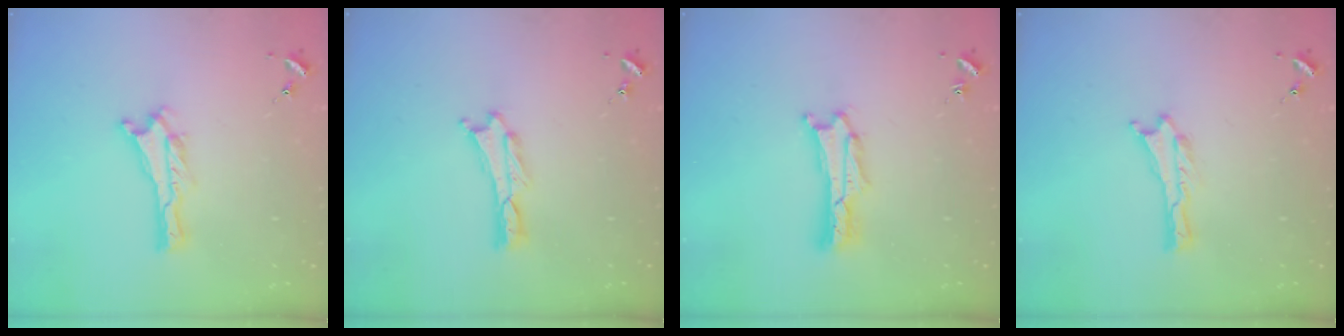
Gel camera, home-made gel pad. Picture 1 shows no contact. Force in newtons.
{"total": 0.0}
{"total": 1.7, "press": 1.7, "slide": 0.3}
{"total": 0.0}